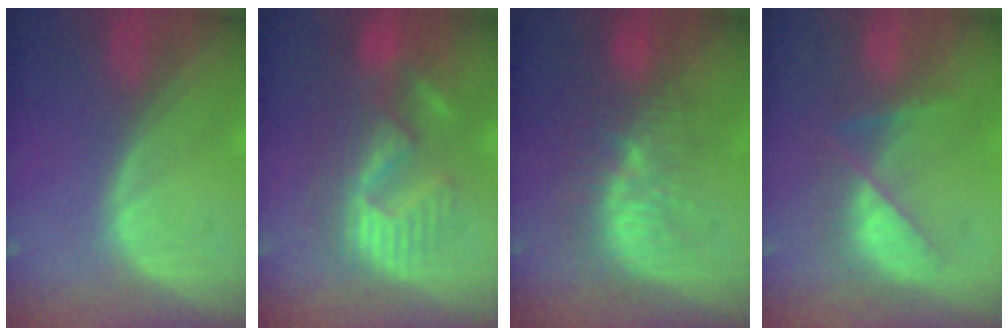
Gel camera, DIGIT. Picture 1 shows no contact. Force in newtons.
{"total": 10.9, "press": 9.8, "slide": 4.9}
{"total": 9.4, "press": 8.8, "slide": 3.4}
{"total": 7.4, "press": 6.8, "slide": 3.0}